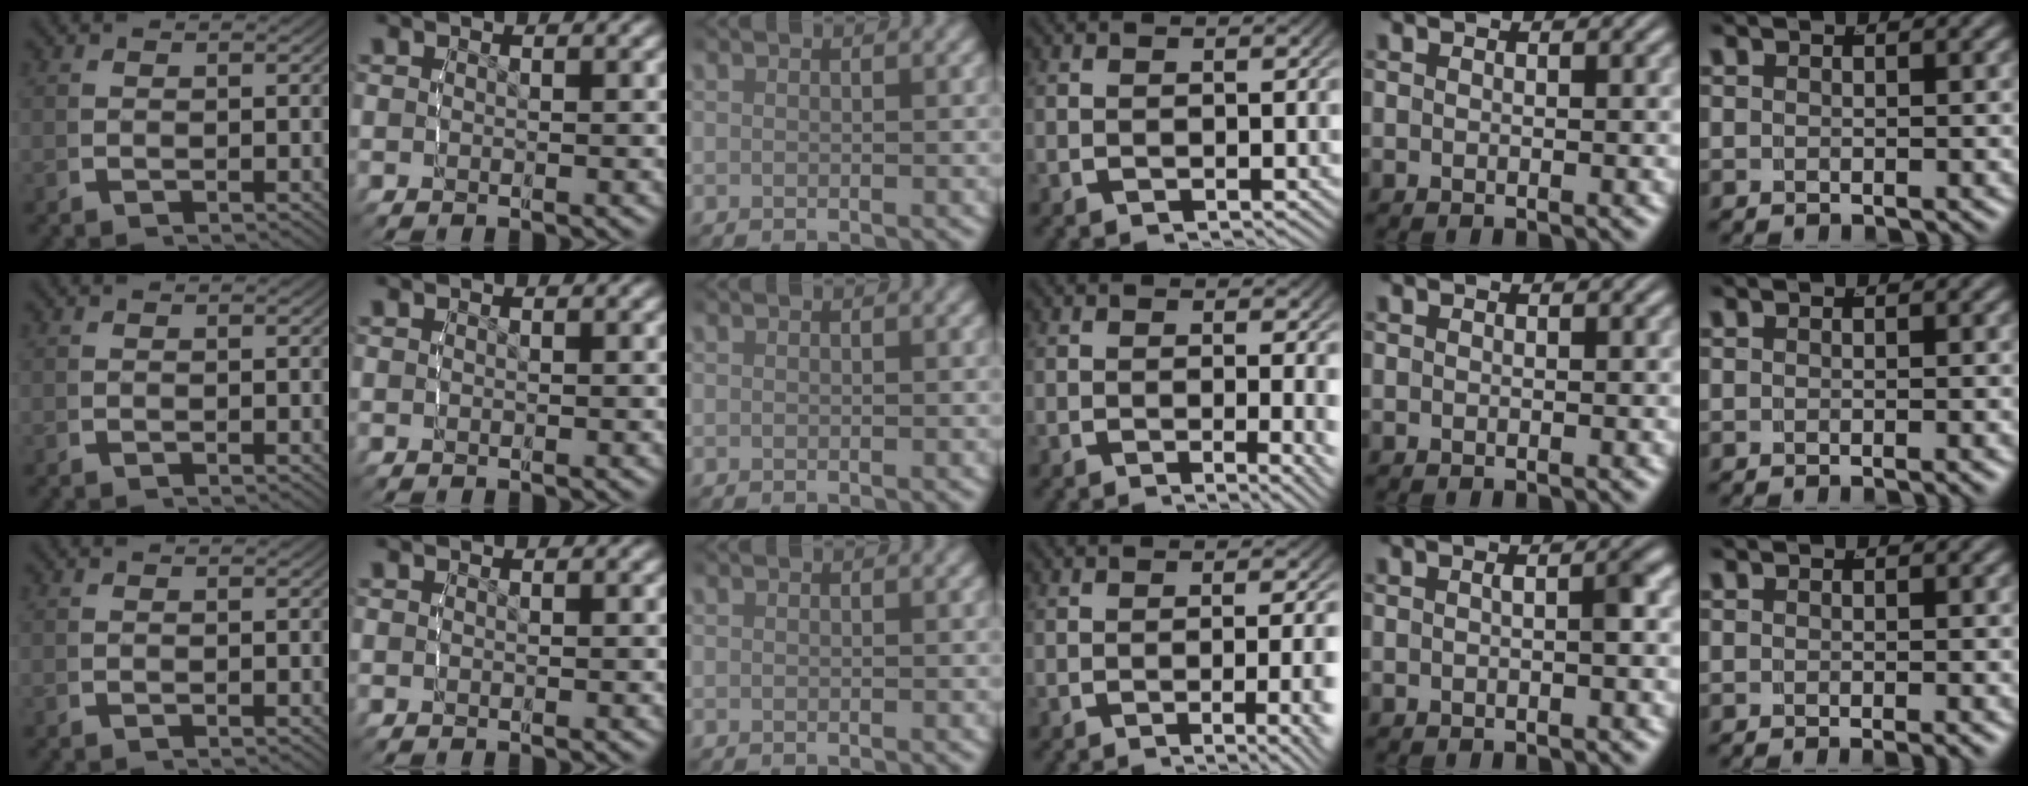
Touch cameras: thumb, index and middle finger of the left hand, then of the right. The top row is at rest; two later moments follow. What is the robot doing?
{"motion": "lift_and_place", "object": "condiment"}